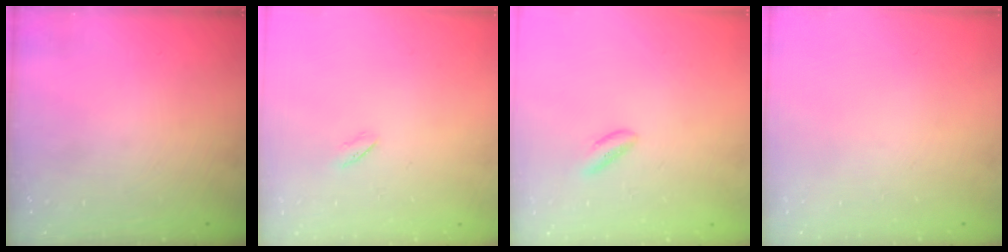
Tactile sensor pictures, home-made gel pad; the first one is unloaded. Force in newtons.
{"total": 2.0, "press": 1.9, "slide": 0.7}
{"total": 1.9, "press": 1.8, "slide": 0.4}
{"total": 0.0}